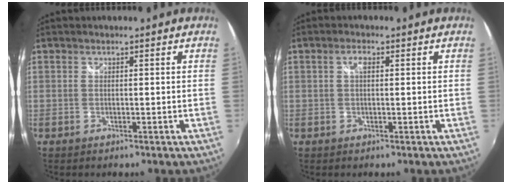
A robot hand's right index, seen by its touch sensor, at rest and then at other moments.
{"total": 1.8, "force": [0.4, 0.7, 1.6], "torque": [-0.030, 0.005, 0.005]}